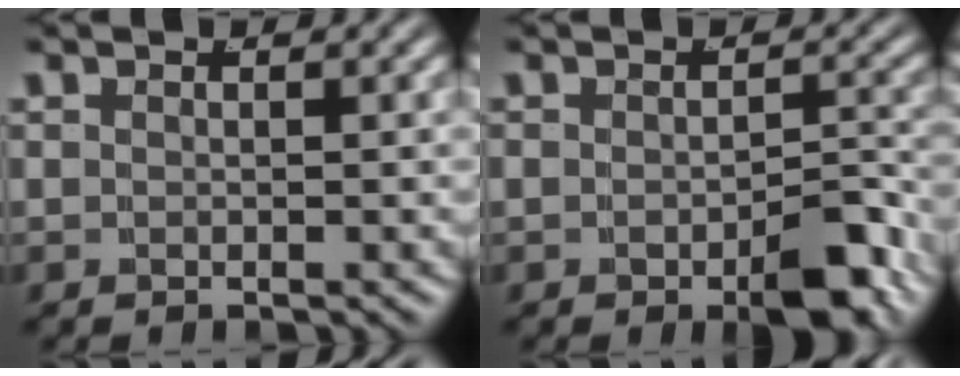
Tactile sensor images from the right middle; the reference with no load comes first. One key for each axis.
{"total": 3.8, "fx": -1.9, "fy": 1.5, "fz": 2.8, "tx": -0.038, "ty": -0.005, "tz": -0.030}